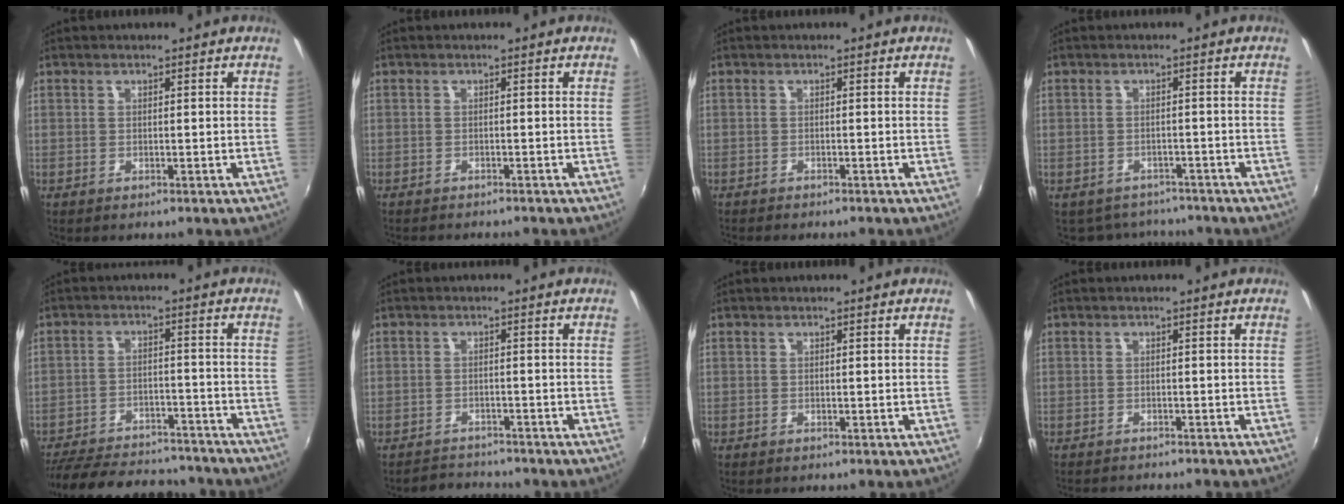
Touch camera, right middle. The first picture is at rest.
{"total": 3.0, "force": [-2.8, 0.5, 0.8], "torque": [-0.024, -0.015, -0.046]}
{"total": 2.2, "force": [-2.1, 0.4, 0.7], "torque": [-0.022, -0.014, -0.035]}
{"total": 6.5, "force": [-5.7, 2.8, 0.9], "torque": [-0.028, -0.003, -0.079]}
{"total": 23.4, "force": [-20.0, 7.7, 9.3], "torque": [-0.198, 0.001, -0.270]}
{"total": 3.7, "force": [-3.6, 1.0, -0.2], "torque": [-0.012, 0.000, -0.063]}
{"total": 0.0}
{"total": 3.1, "force": [-3.0, 0.5, 0.8], "torque": [-0.025, -0.015, -0.048]}